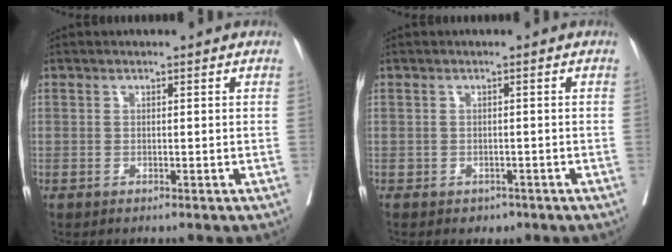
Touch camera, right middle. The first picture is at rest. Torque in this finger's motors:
{"motor_torque": [-0.10, -0.04, 0.00, 0.00]}